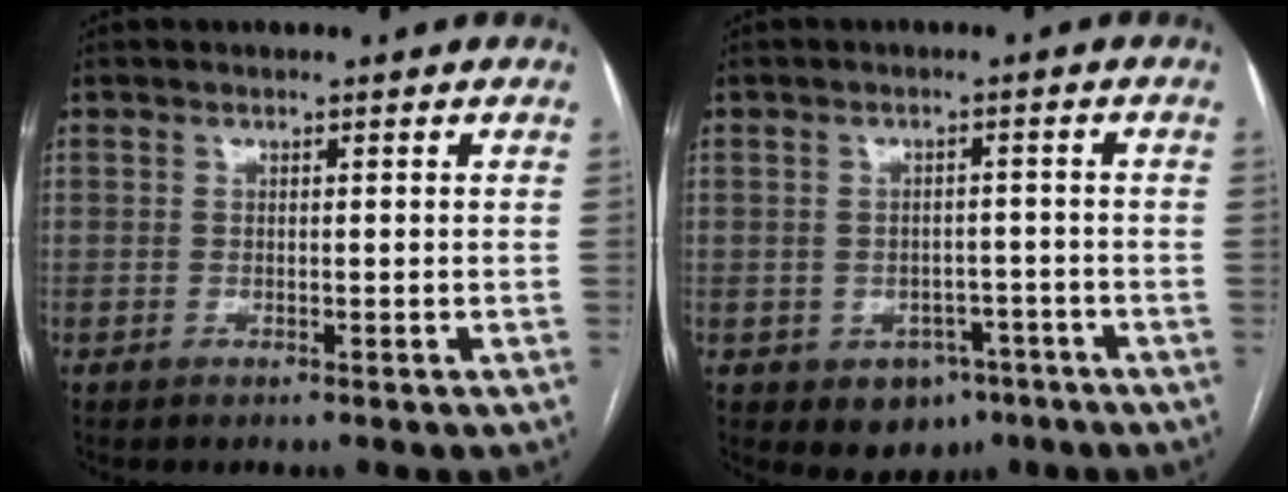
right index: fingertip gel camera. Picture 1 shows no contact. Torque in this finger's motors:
{"motor_torque": [-0.16, 0.06, -0.13, -0.05]}